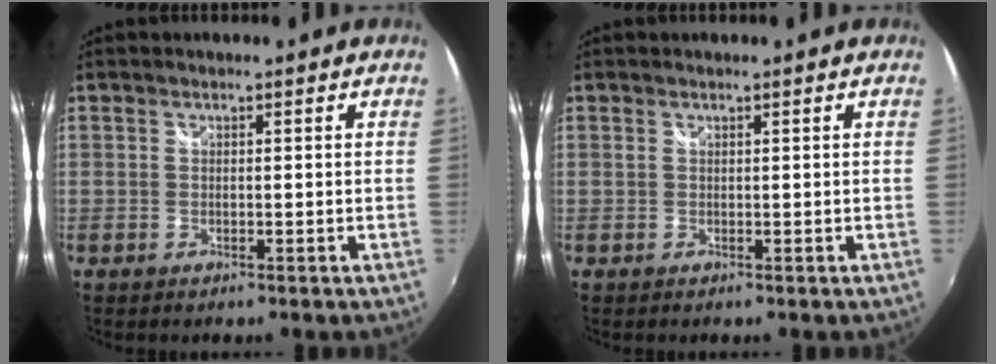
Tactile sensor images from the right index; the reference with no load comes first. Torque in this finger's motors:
{"motor_torque": [0.01, 0.05, 0.05, 0.01]}